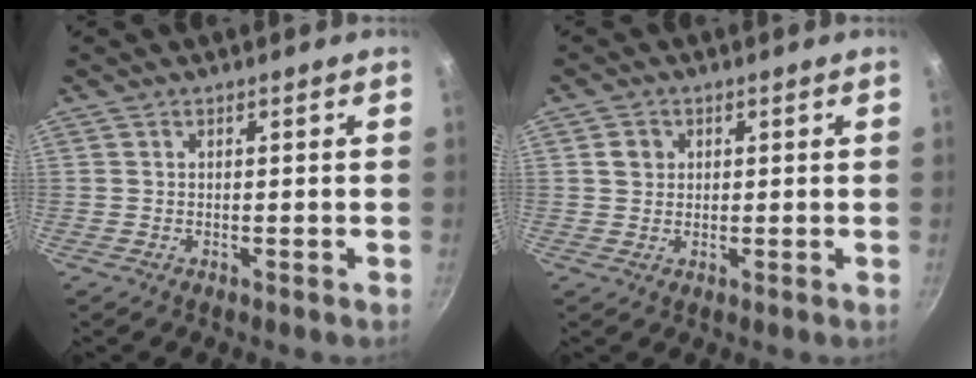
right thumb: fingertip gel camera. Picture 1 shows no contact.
{"total": 2.8, "force": [0.7, 2.5, 1.0], "torque": [-0.005, 0.006, 0.010]}